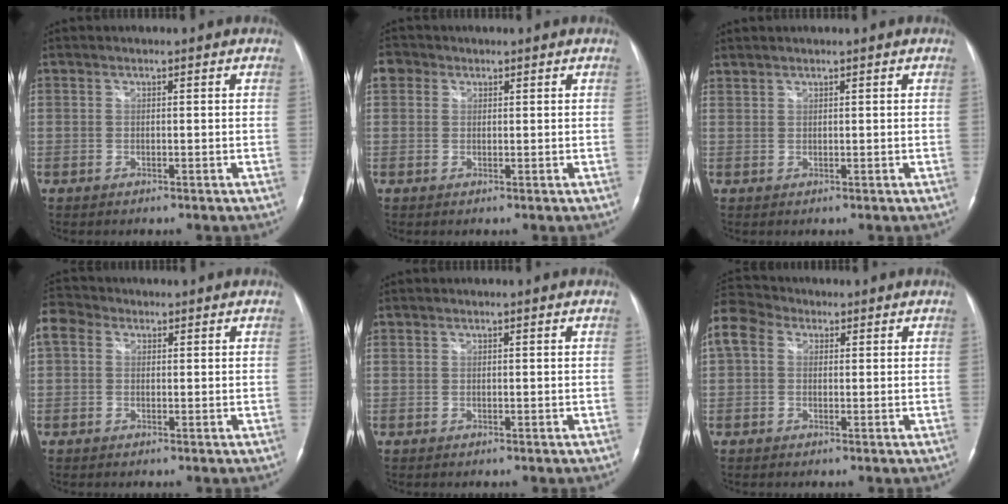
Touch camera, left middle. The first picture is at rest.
{"total": 2.7, "force": [1.3, 2.3, 0.7], "torque": [-0.013, 0.015, 0.021]}
{"total": 0.9, "force": [0.9, 0.0, 0.0], "torque": [-0.008, 0.008, 0.025]}
{"total": 4.8, "force": [1.8, 3.7, 2.6], "torque": [-0.068, 0.032, 0.034]}
{"total": 0.0}
{"total": 14.3, "force": [5.6, 11.0, 7.3], "torque": [-0.214, 0.074, 0.102]}